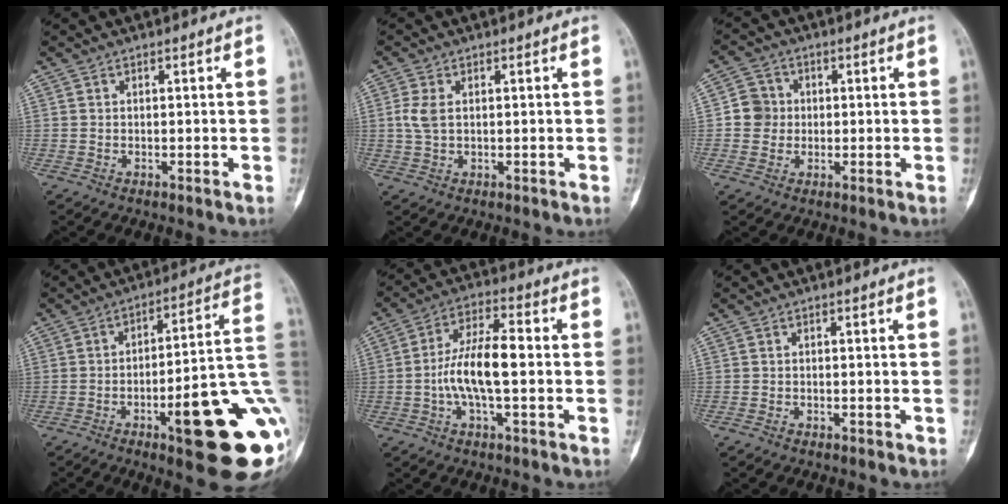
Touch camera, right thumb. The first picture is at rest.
{"total": 3.7, "force": [0.4, 2.3, 2.9], "torque": [-0.068, 0.003, 0.006]}
{"total": 5.2, "force": [-0.1, 5.0, 1.4], "torque": [0.004, 0.009, -0.011]}
{"total": 23.3, "force": [-7.0, 5.5, 21.6], "torque": [-0.219, 0.031, -0.088]}
{"total": 11.0, "force": [-1.5, 4.0, 10.2], "torque": [-0.196, 0.031, -0.032]}
{"total": 0.9, "force": [-0.6, 0.6, 0.2], "torque": [0.001, 0.003, -0.014]}